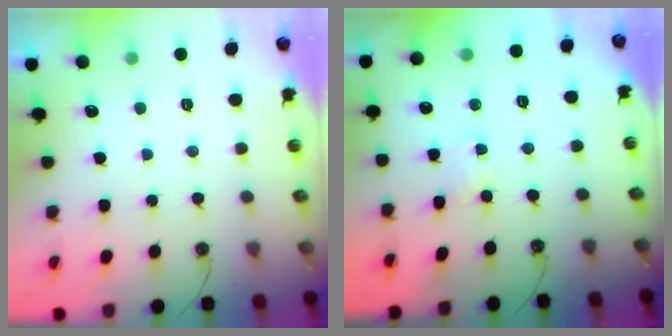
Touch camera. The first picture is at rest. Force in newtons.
{"total": 1.3, "press": 1.3, "slide": 0.2}